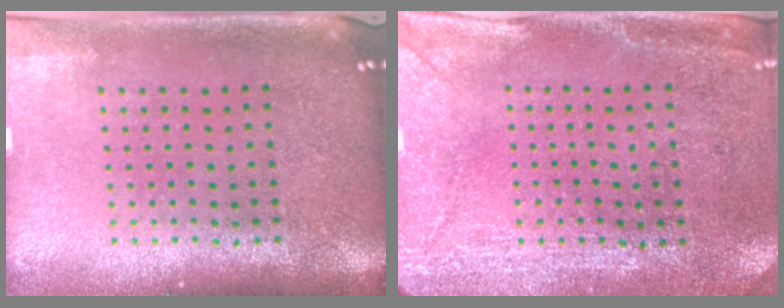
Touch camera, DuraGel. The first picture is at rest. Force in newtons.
{"total": 3.0, "press": 2.6, "slide": 1.4}